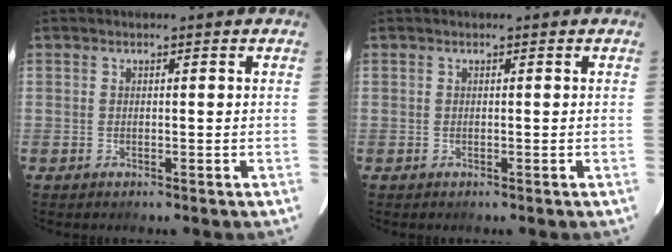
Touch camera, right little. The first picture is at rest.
{"total": 0.0}